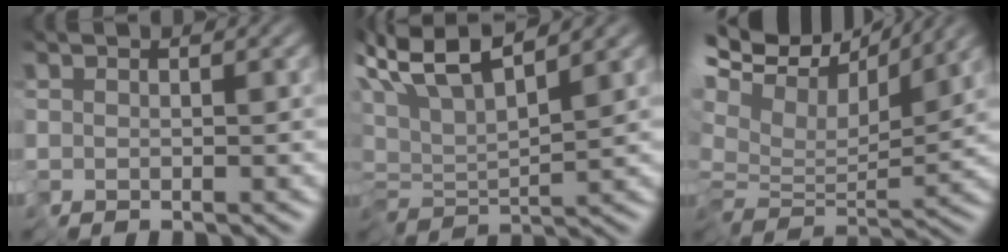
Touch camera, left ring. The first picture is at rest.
{"total": 6.6, "force": [4.9, 0.6, 4.3], "torque": [-0.096, 0.021, 0.088]}
{"total": 8.9, "force": [7.0, 1.8, 5.2], "torque": [-0.130, 0.023, 0.113]}